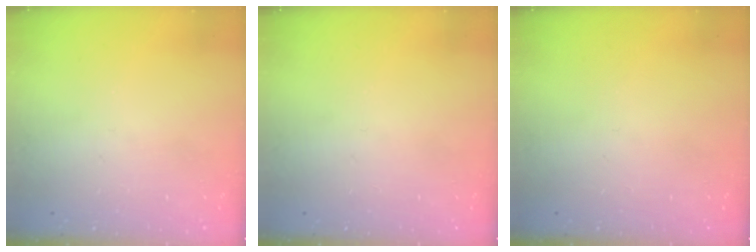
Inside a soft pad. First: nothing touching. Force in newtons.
{"total": 0.0}
{"total": 0.0}